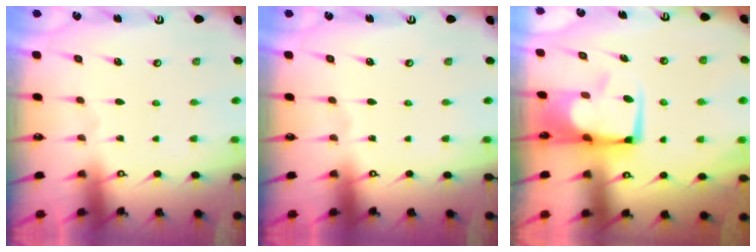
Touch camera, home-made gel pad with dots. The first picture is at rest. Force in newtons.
{"total": 0.0}
{"total": 3.4, "press": 3.3, "slide": 0.8}